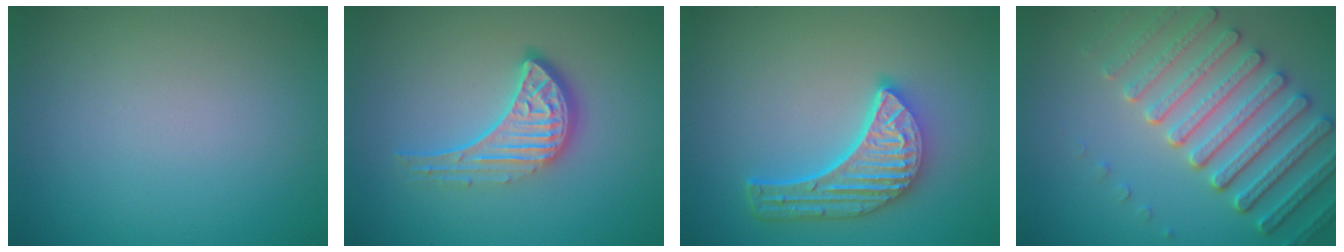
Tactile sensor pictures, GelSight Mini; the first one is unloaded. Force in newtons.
{"total": 4.3, "press": 3.2, "slide": 2.8}
{"total": 5.6, "press": 4.4, "slide": 3.5}
{"total": 6.8, "press": 5.4, "slide": 4.0}